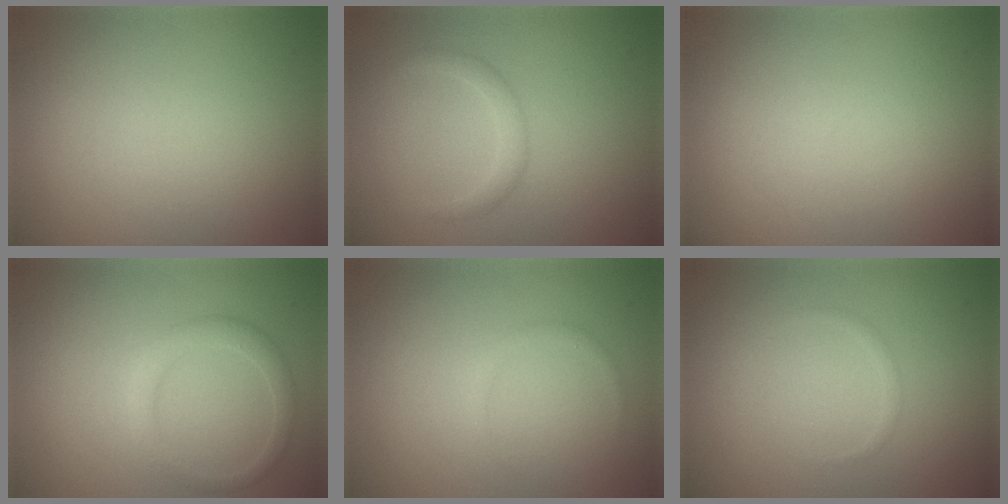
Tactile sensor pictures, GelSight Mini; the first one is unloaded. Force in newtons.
{"total": 1.4, "press": 1.4, "slide": 0.0}
{"total": 0.0}
{"total": 2.2, "press": 2.2, "slide": 0.1}
{"total": 0.7, "press": 0.7, "slide": 0.1}
{"total": 0.5, "press": 0.5, "slide": 0.0}